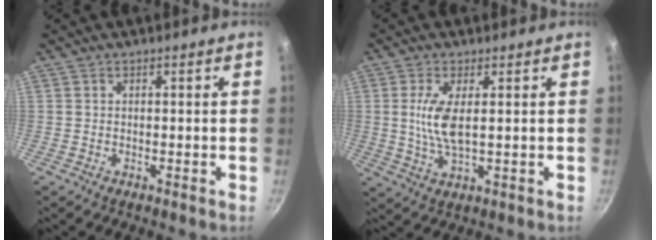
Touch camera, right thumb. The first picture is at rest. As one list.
[{"total": 6.8, "force": [1.0, 2.3, 6.4], "torque": [-0.134, -0.006, 0.021]}]